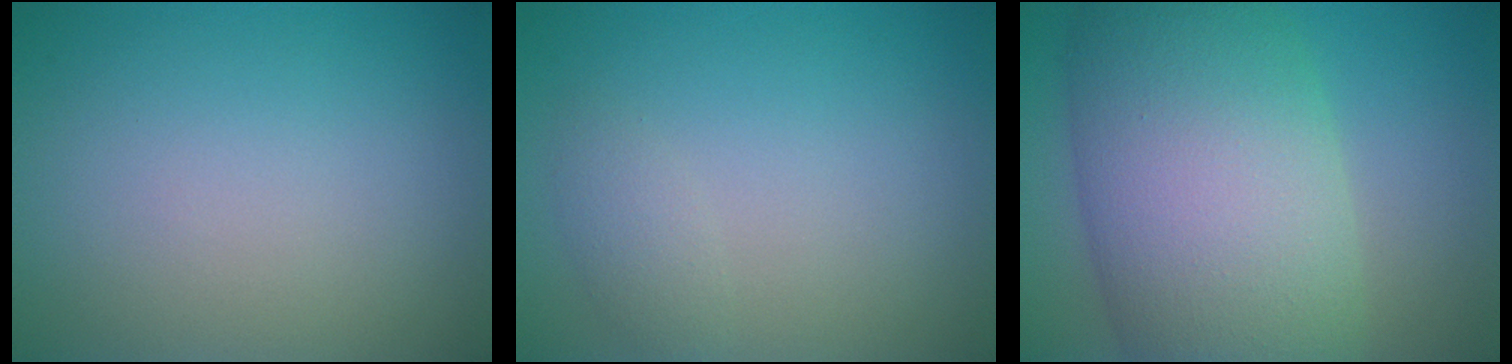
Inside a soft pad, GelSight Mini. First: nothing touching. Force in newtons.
{"total": 1.2, "press": 1.2, "slide": 0.1}
{"total": 13.7, "press": 13.7, "slide": 0.5}